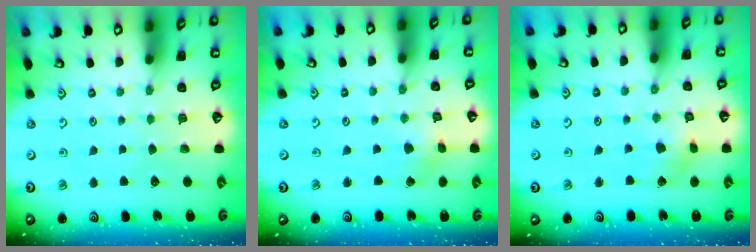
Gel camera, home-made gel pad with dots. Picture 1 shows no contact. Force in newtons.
{"total": 2.3, "press": 2.3, "slide": 0.3}
{"total": 4.5, "press": 4.5, "slide": 0.4}